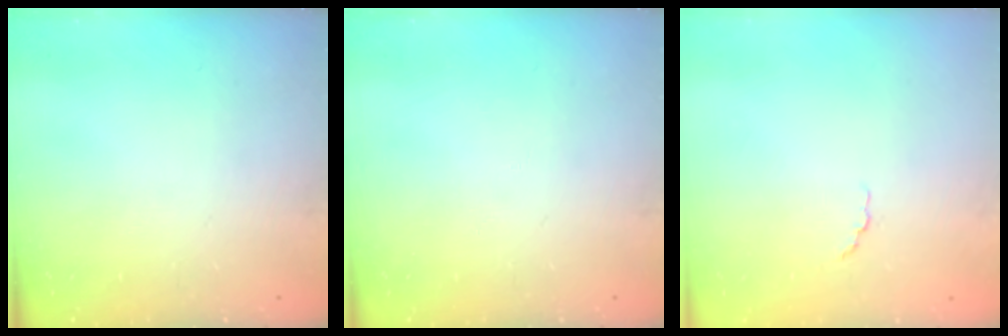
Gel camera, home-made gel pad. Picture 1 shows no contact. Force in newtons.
{"total": 0.0}
{"total": 1.4, "press": 1.2, "slide": 0.6}